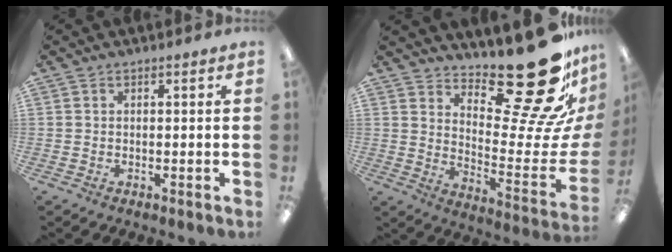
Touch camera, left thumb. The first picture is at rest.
{"total": 26.7, "force": [18.7, 8.6, 17.0], "torque": [-0.197, -0.146, 0.304]}